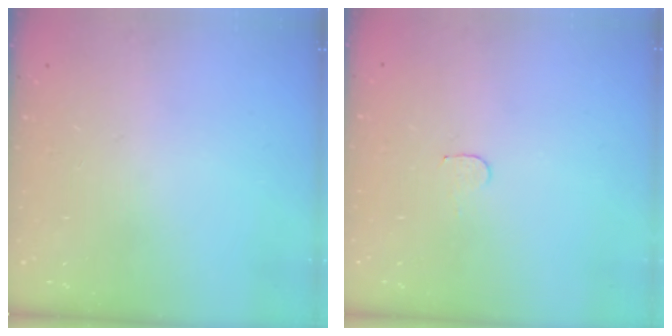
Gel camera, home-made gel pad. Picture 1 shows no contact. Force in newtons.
{"total": 3.4, "press": 3.4, "slide": 0.3}